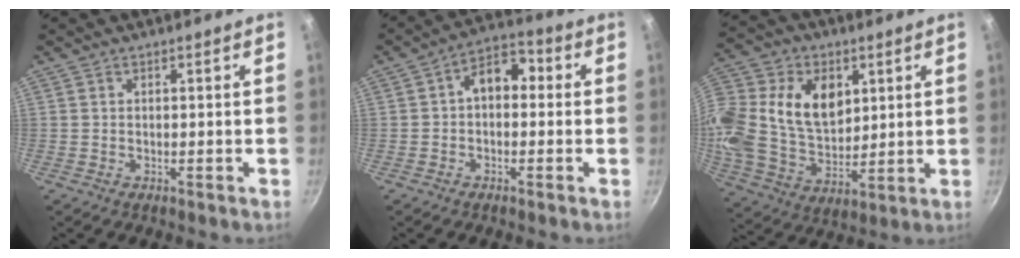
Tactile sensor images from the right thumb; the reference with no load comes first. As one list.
[{"total": 7.3, "force": [0.3, 5.1, 5.3], "torque": [-0.052, 0.024, -0.013]}, {"total": 24.7, "force": [6.8, 17.8, 15.8], "torque": [-0.342, 0.014, 0.124]}]